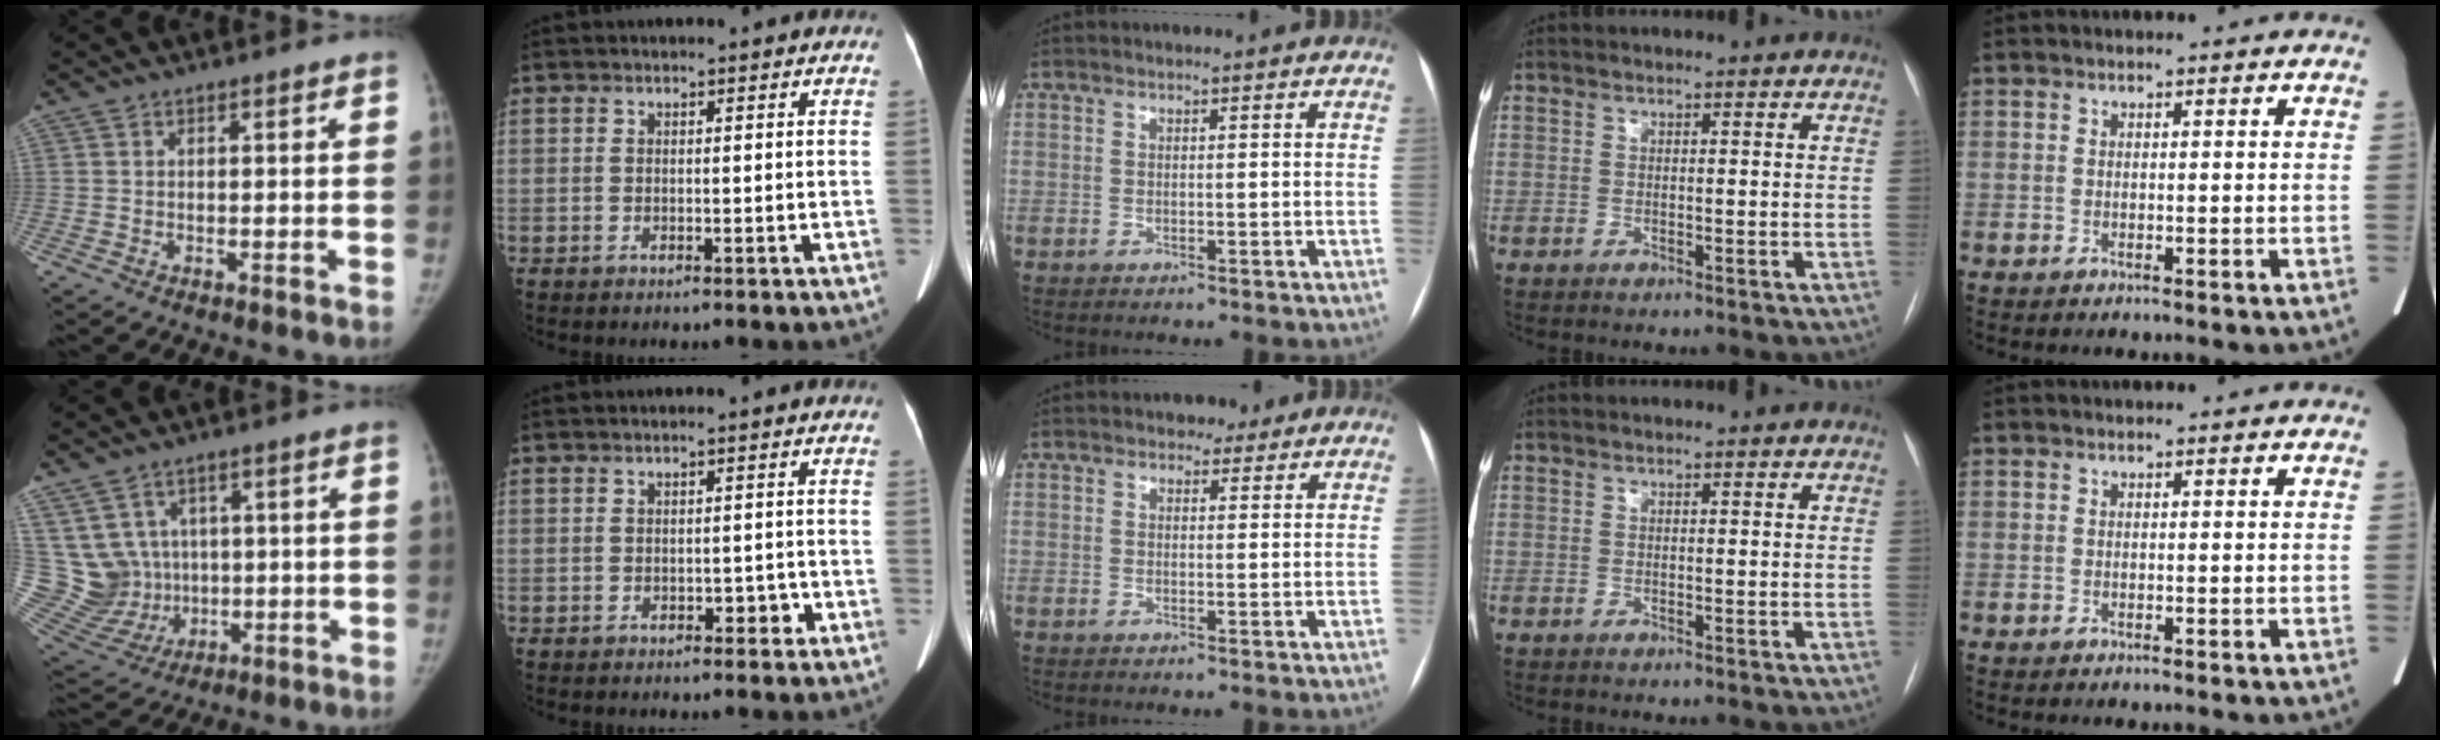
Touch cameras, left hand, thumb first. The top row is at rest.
{"thumb": {"total": 12.9, "force": [2.6, 11.8, 4.4], "torque": [-0.063, 0.014, 0.085]}, "index": {"total": 1.8, "force": [-1.0, 1.1, 1.0], "torque": [-0.011, -0.001, -0.013]}, "middle": {"total": 2.4, "force": [1.7, 1.5, 0.7], "torque": [-0.005, 0.005, 0.021]}}